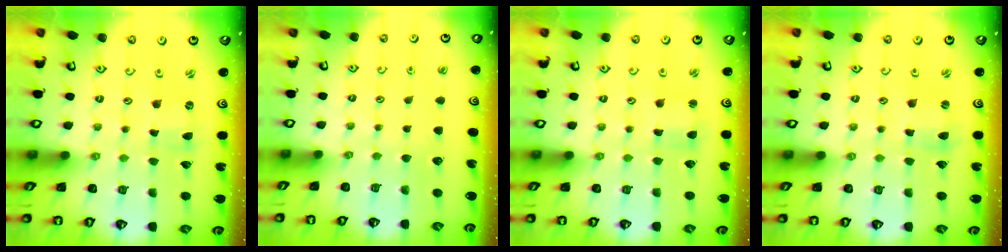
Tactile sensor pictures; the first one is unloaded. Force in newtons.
{"total": 0.0}
{"total": 1.5, "press": 1.5, "slide": 0.2}
{"total": 2.3, "press": 2.3, "slide": 0.3}